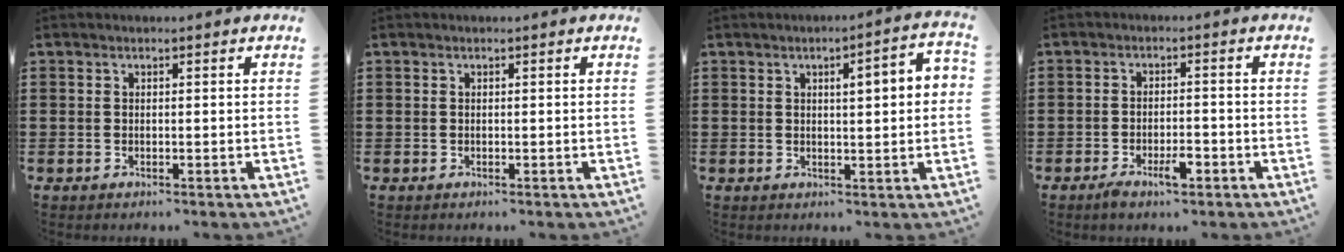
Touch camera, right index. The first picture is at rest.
{"total": 0.0}
{"total": 3.9, "force": [0.6, 0.6, 3.8], "torque": [-0.062, 0.000, 0.005]}
{"total": 3.9, "force": [-2.2, 1.4, 2.9], "torque": [-0.054, 0.001, -0.040]}